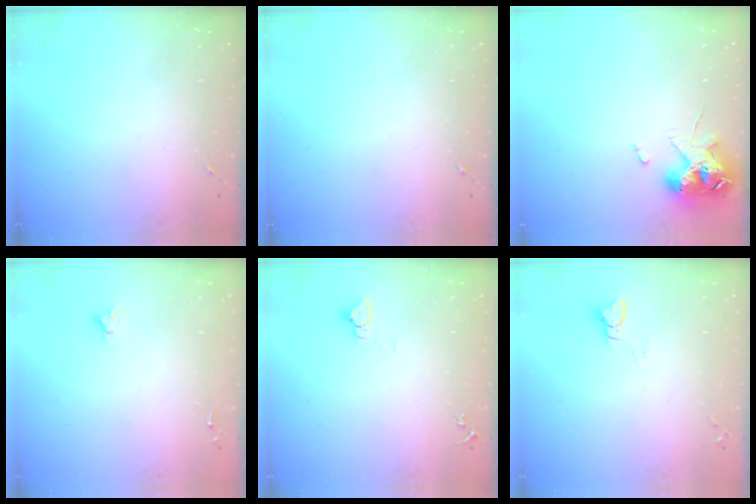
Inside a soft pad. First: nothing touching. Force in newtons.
{"total": 0.0}
{"total": 10.8, "press": 10.7, "slide": 1.7}
{"total": 2.7, "press": 2.7, "slide": 0.2}
{"total": 2.7, "press": 2.7, "slide": 0.2}
{"total": 3.5, "press": 3.5, "slide": 0.3}